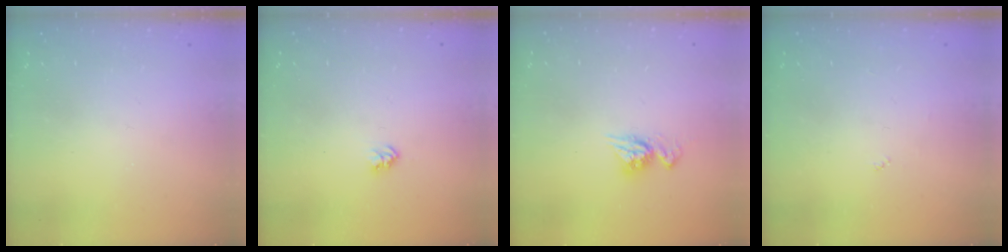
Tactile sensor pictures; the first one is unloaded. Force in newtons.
{"total": 2.7, "press": 2.7, "slide": 0.4}
{"total": 7.5, "press": 7.4, "slide": 0.8}
{"total": 2.7, "press": 2.7, "slide": 0.4}